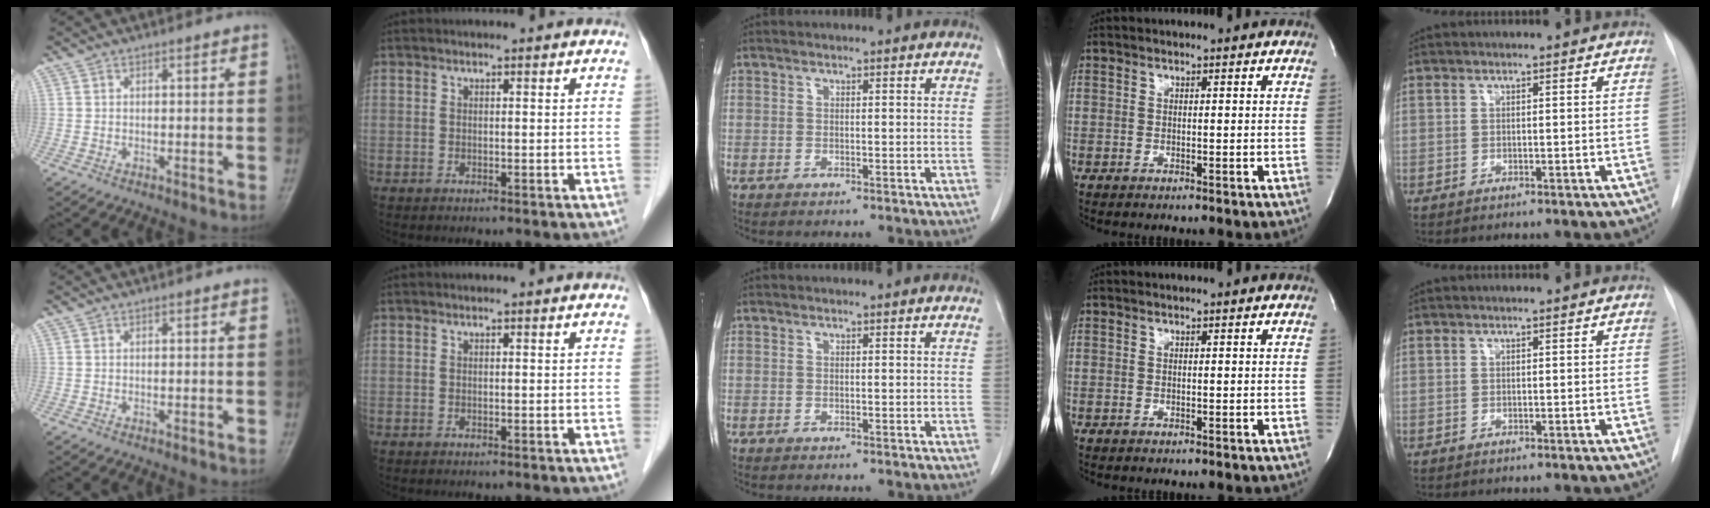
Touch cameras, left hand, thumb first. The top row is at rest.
{}